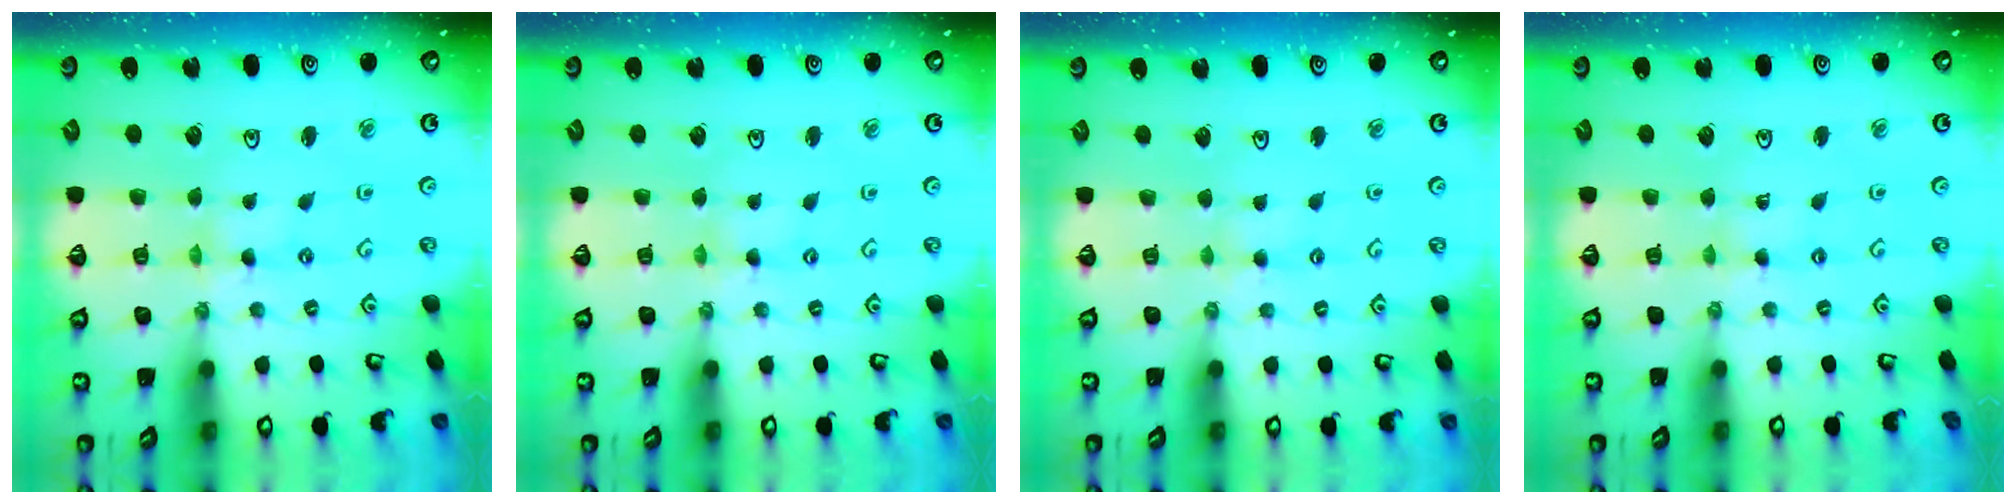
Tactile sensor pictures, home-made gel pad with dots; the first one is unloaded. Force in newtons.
{"total": 2.1, "press": 2.1, "slide": 0.3}
{"total": 2.8, "press": 2.8, "slide": 0.5}
{"total": 1.4, "press": 1.3, "slide": 0.2}